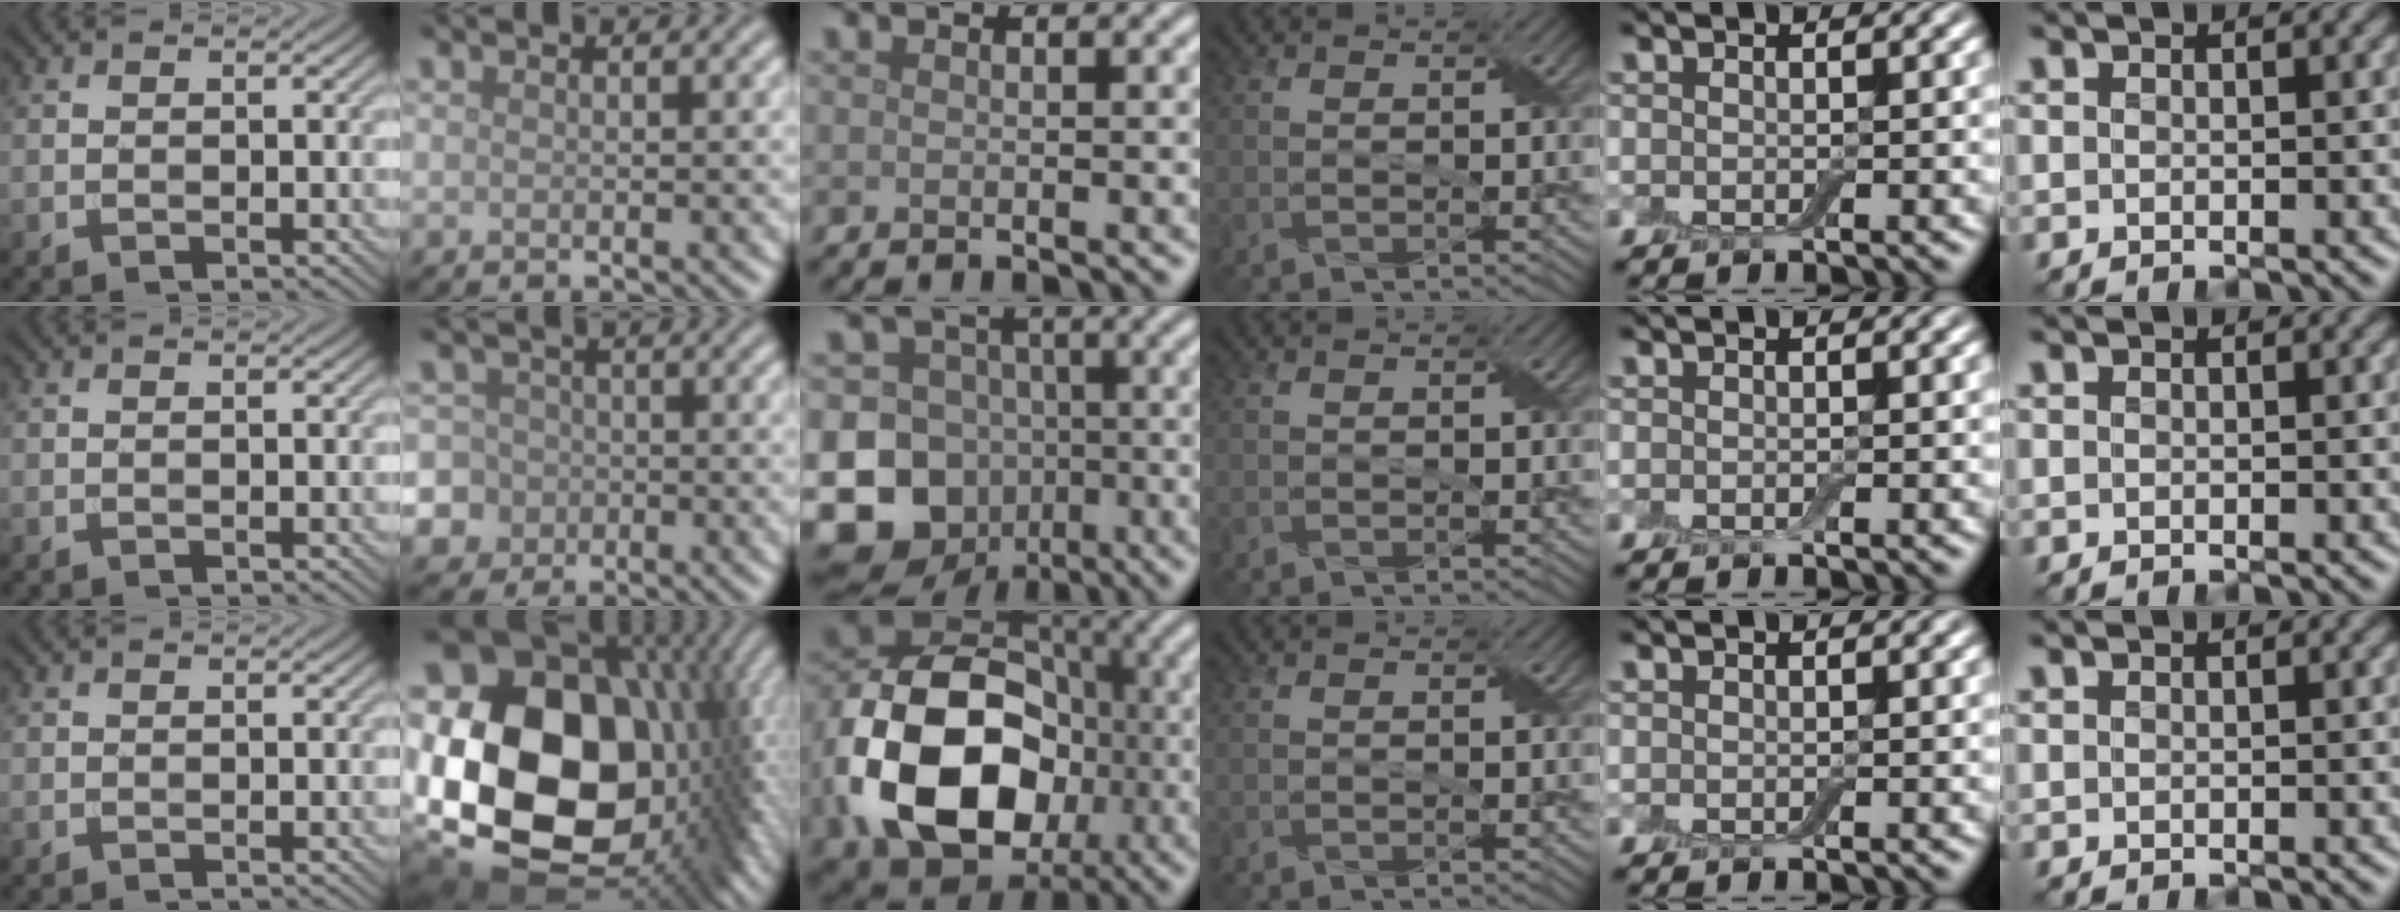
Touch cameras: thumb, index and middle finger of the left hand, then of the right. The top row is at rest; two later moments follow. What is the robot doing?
{"motion": "fold", "object": "aluminum foil"}